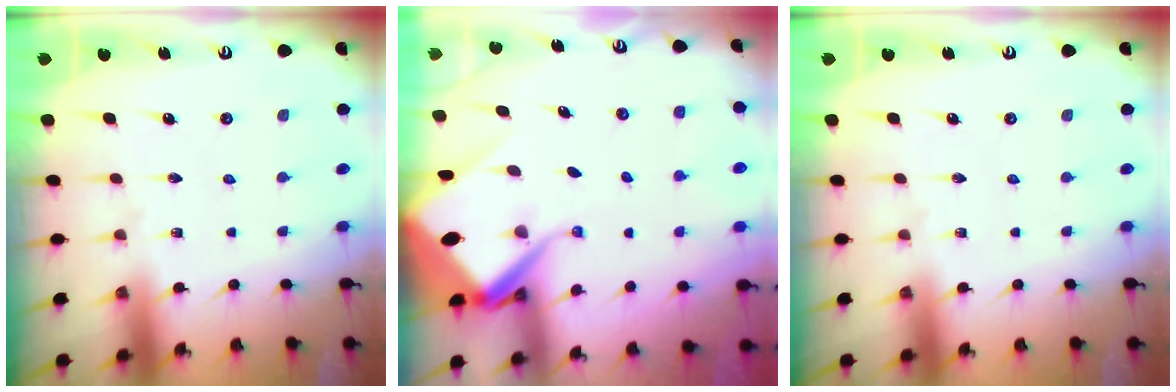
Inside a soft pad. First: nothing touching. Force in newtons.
{"total": 9.3, "press": 9.2, "slide": 1.0}
{"total": 0.0}